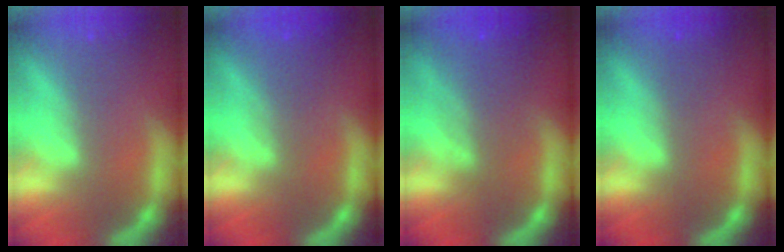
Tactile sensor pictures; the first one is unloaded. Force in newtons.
{"total": 2.5}
{"total": 4.6}
{"total": 0.9}